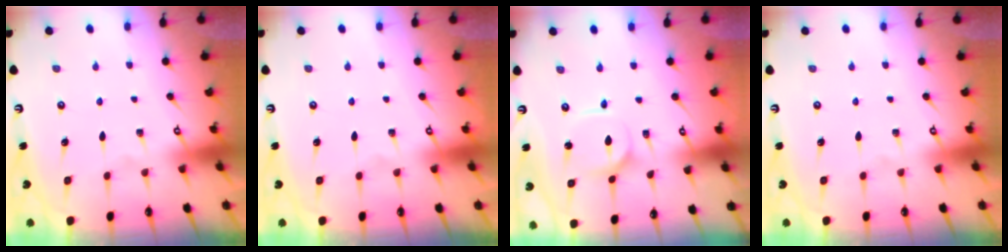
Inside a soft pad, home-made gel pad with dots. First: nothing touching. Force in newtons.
{"total": 0.0}
{"total": 3.0, "press": 3.0, "slide": 0.3}
{"total": 0.0}